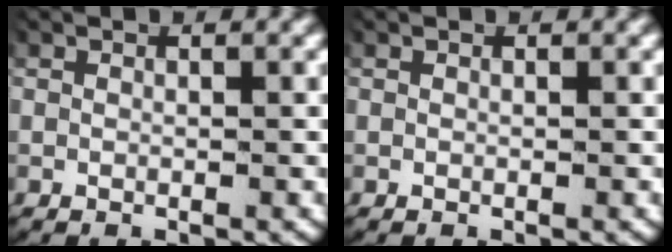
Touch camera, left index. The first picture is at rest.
{"total": 0.0}